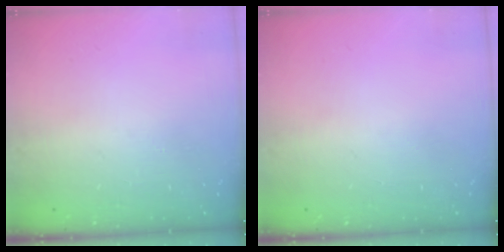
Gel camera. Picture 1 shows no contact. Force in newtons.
{"total": 0.0}